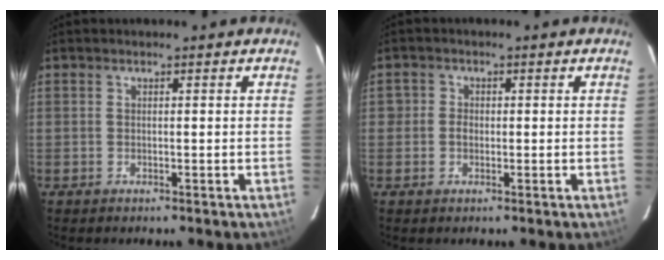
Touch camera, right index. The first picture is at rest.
{"total": 2.0, "force": [-0.5, 1.8, 0.6], "torque": [-0.008, 0.003, -0.014]}